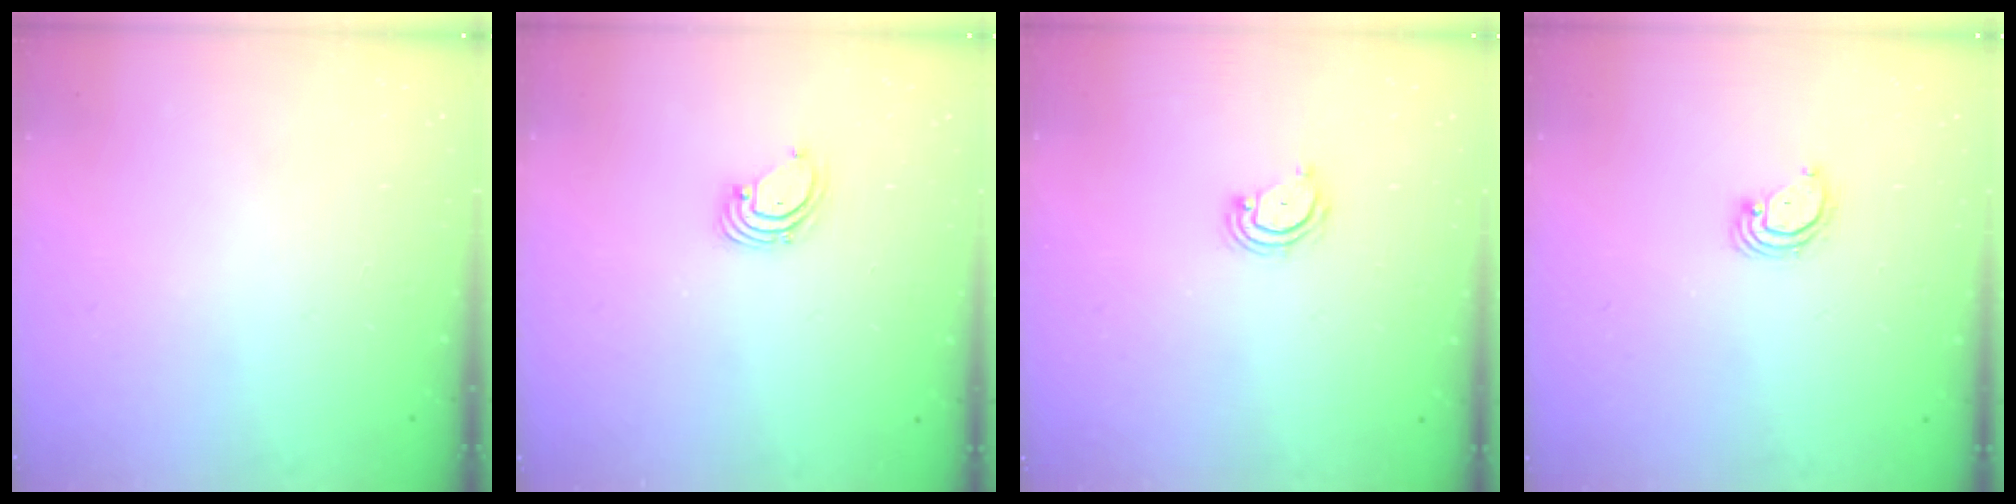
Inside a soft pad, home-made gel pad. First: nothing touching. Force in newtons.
{"total": 1.6, "press": 1.6, "slide": 0.1}
{"total": 4.5, "press": 4.5, "slide": 0.4}
{"total": 3.4, "press": 3.4, "slide": 0.1}